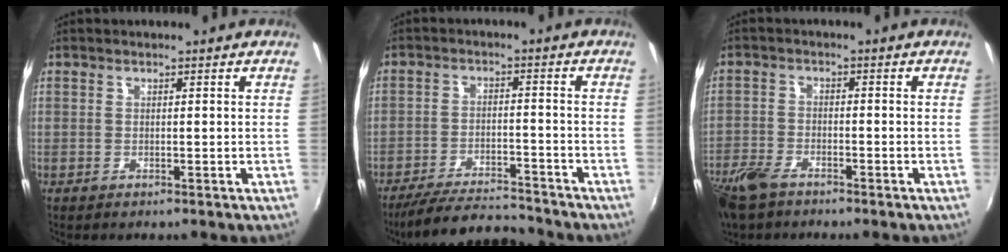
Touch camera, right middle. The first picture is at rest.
{"total": 11.5, "force": [-10.8, 1.6, 3.8], "torque": [-0.099, -0.001, -0.172]}
{"total": 8.1, "force": [-6.0, 3.4, 4.3], "torque": [-0.118, -0.018, -0.120]}